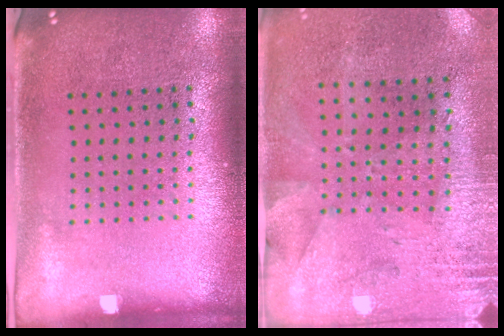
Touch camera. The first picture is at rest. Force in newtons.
{"total": 2.8, "press": 2.2, "slide": 1.6}